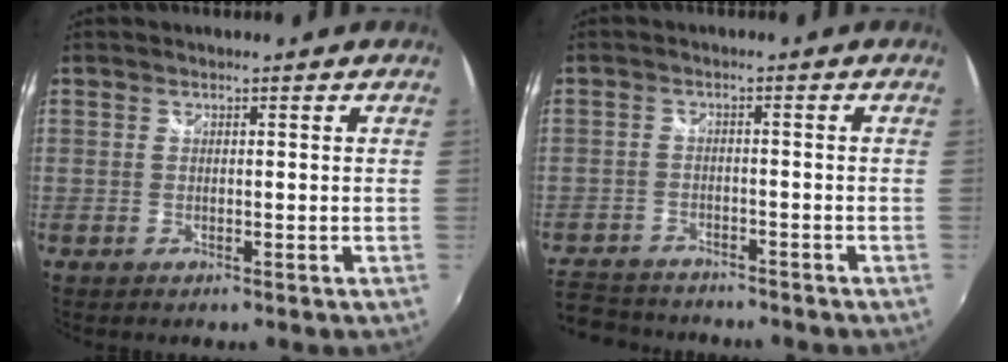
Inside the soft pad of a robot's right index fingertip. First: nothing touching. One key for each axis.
{"total": 11.0, "fx": -9.5, "fy": 4.8, "fz": 3.1, "tx": -0.105, "ty": 0.003, "tz": -0.158}